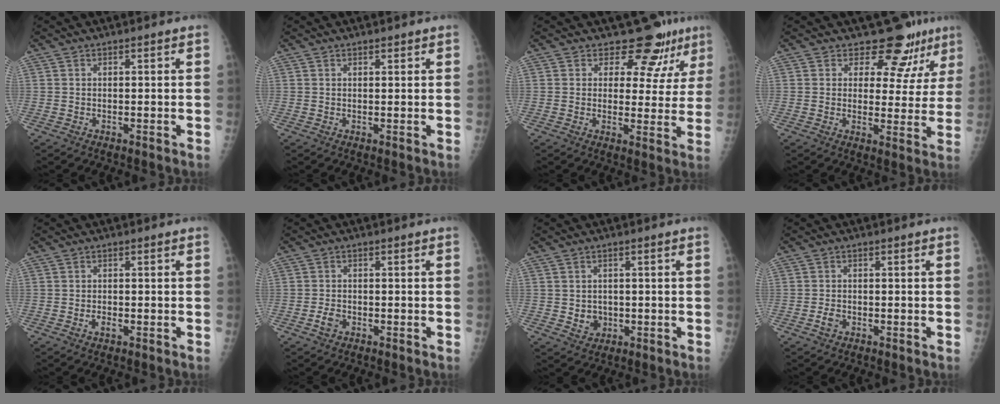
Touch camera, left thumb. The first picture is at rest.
{"total": 0.9, "force": [0.7, 0.4, 0.3], "torque": [-0.001, -0.005, 0.010]}
{"total": 8.6, "force": [7.0, 4.7, 1.8], "torque": [0.018, -0.045, 0.075]}
{"total": 9.3, "force": [7.6, 5.1, 1.7], "torque": [0.023, -0.048, 0.081]}
{"total": 1.4, "force": [-0.4, 0.8, 1.0], "torque": [-0.015, 0.000, -0.007]}
{"total": 2.0, "force": [-0.9, 1.4, 1.1], "torque": [-0.020, 0.003, -0.017]}
{"total": 3.1, "force": [-0.2, 2.8, 1.3], "torque": [-0.007, 0.000, 0.007]}
{"total": 1.6, "force": [-0.7, 1.1, 0.9], "torque": [-0.017, 0.002, -0.013]}